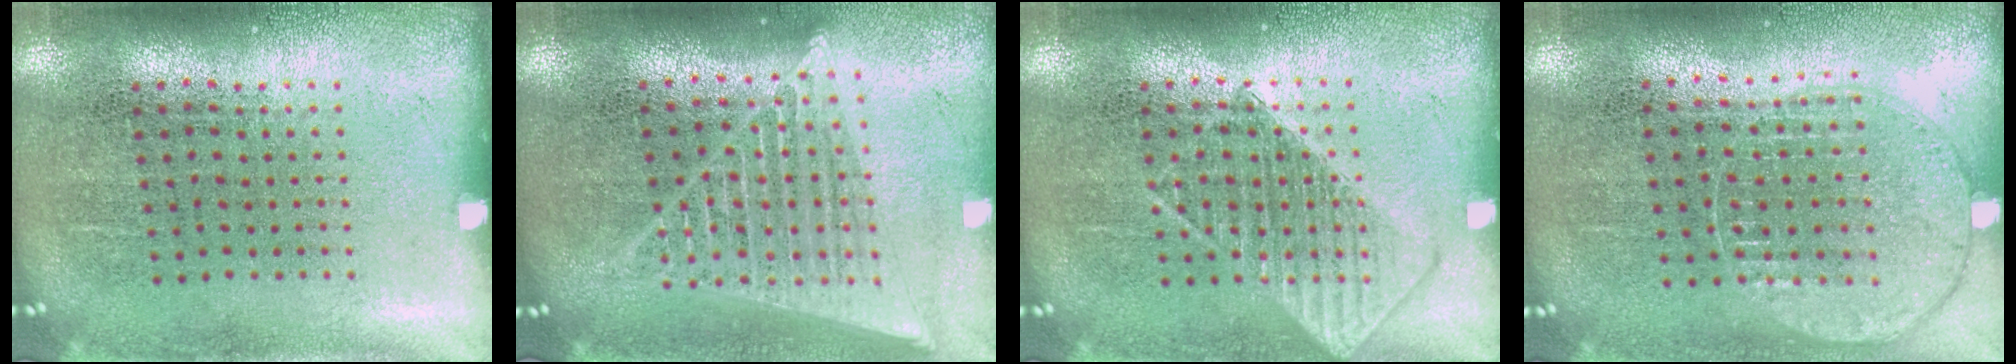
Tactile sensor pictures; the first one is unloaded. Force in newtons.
{"total": 1.8, "press": 1.6, "slide": 0.8}
{"total": 2.2, "press": 2.1, "slide": 0.4}
{"total": 1.0, "press": 0.9, "slide": 0.2}